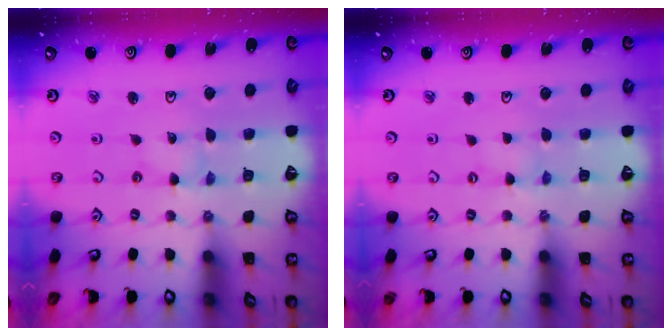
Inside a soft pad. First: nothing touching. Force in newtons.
{"total": 0.0}